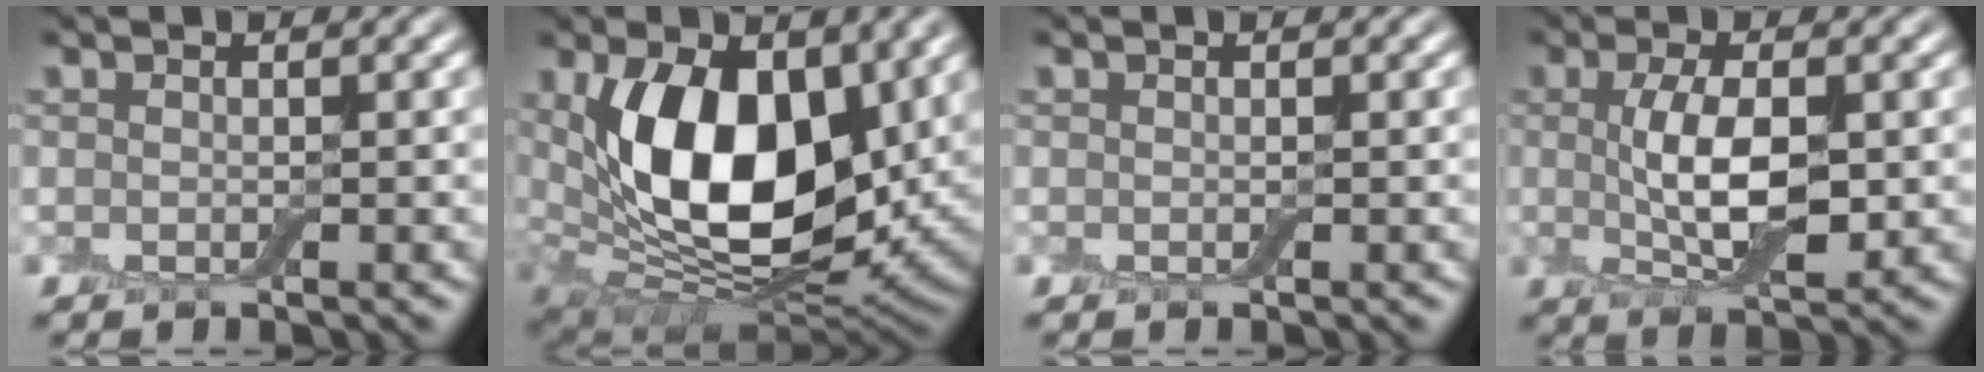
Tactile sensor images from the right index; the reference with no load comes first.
{"total": 12.7, "force": [2.7, 7.2, 10.1], "torque": [-0.161, -0.014, 0.046]}
{"total": 0.0}
{"total": 5.3, "force": [0.3, 2.2, 4.8], "torque": [-0.098, 0.003, 0.008]}